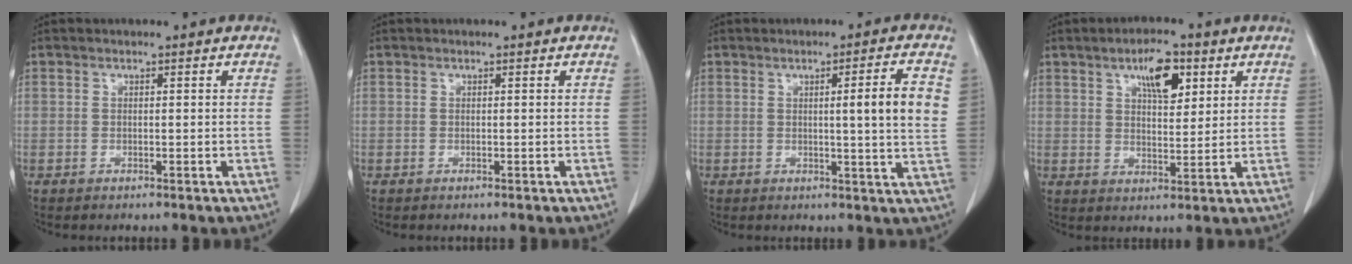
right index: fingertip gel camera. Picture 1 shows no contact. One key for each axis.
{"total": 0.0}
{"total": 7.1, "fx": 1.3, "fy": -0.4, "fz": 7.0, "tx": -0.094, "ty": -0.004, "tz": 0.014}
{"total": 7.0, "fx": 3.5, "fy": 2.6, "fz": 5.5, "tx": -0.091, "ty": 0.005, "tz": 0.057}